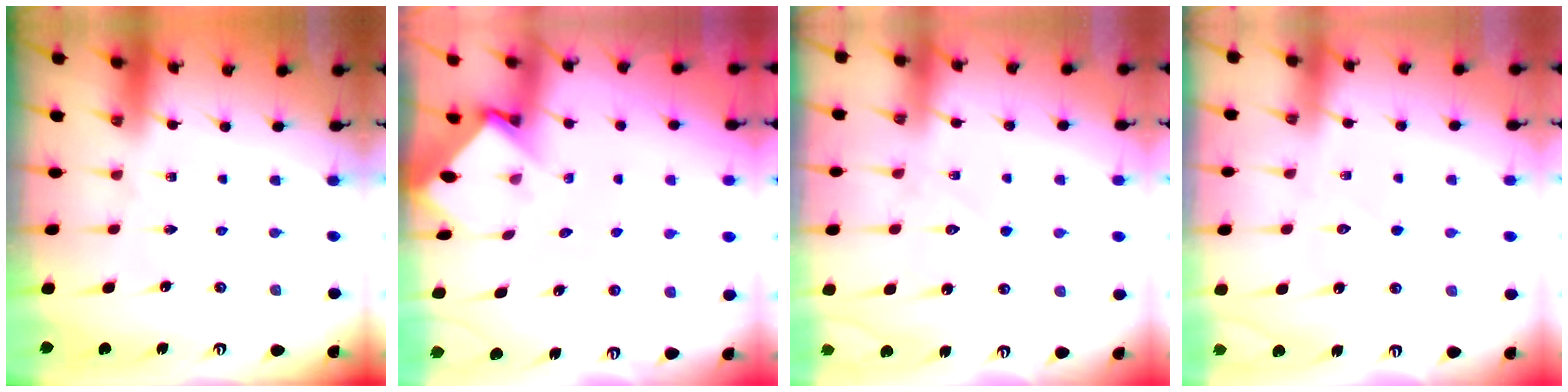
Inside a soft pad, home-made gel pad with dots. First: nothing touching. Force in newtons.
{"total": 3.2, "press": 3.2, "slide": 0.3}
{"total": 9.7, "press": 9.7, "slide": 0.9}
{"total": 6.4, "press": 6.4, "slide": 0.4}